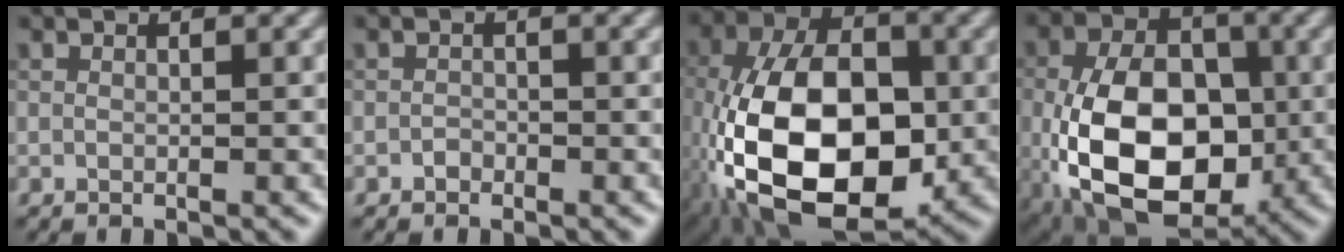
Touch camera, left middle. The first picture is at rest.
{"total": 0.7, "force": [-0.4, 0.5, 0.1], "torque": [0.001, -0.001, -0.008]}
{"total": 15.3, "force": [-3.8, 8.8, 11.9], "torque": [-0.224, -0.011, -0.074]}
{"total": 12.8, "force": [-2.9, 8.0, 9.7], "torque": [-0.180, -0.012, -0.054]}